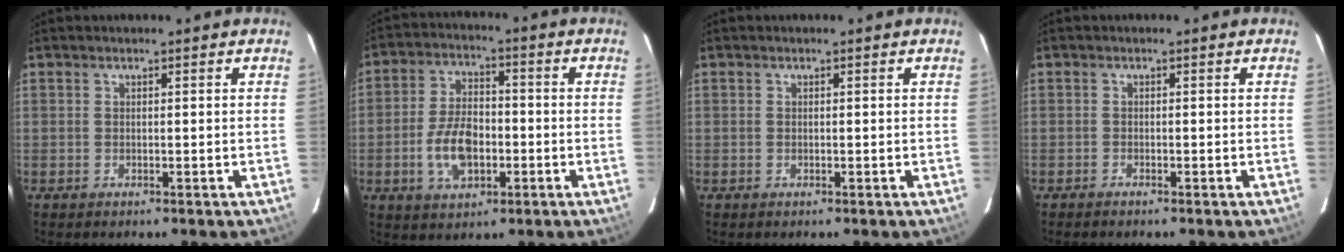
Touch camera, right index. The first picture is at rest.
{"total": 10.2, "force": [-2.9, 6.0, 7.7], "torque": [-0.155, 0.010, -0.043]}
{"total": 0.0}
{"total": 0.9, "force": [-0.9, 0.2, 0.3], "torque": [-0.013, -0.001, -0.017]}